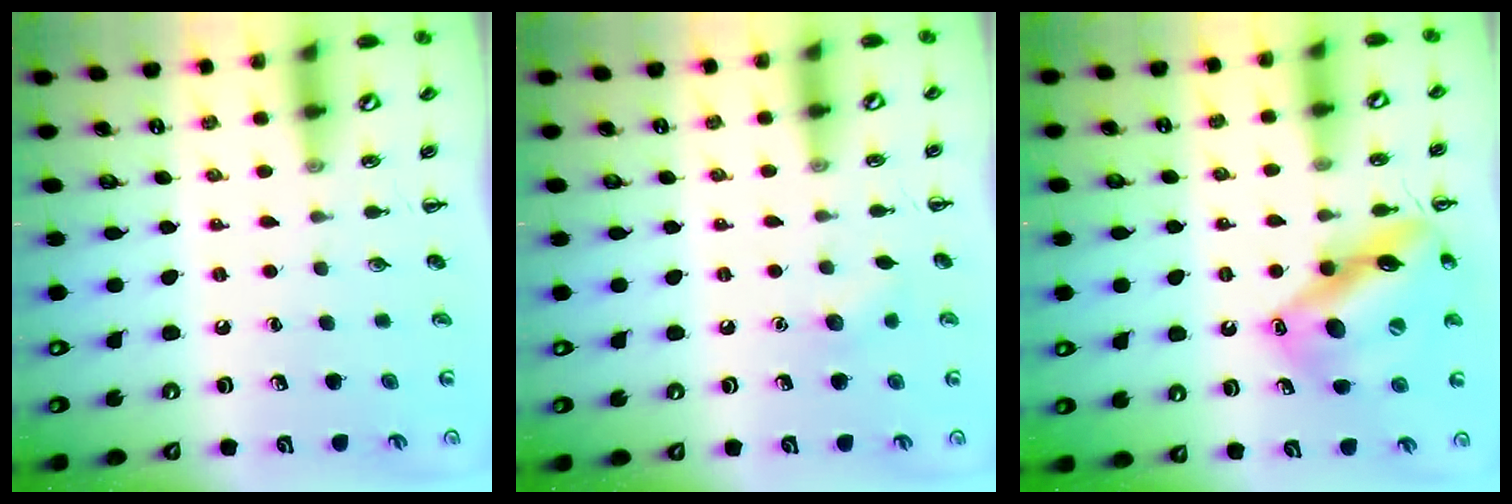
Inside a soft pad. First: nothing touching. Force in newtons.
{"total": 5.4, "press": 5.2, "slide": 1.4}
{"total": 17.4, "press": 17.4, "slide": 1.7}